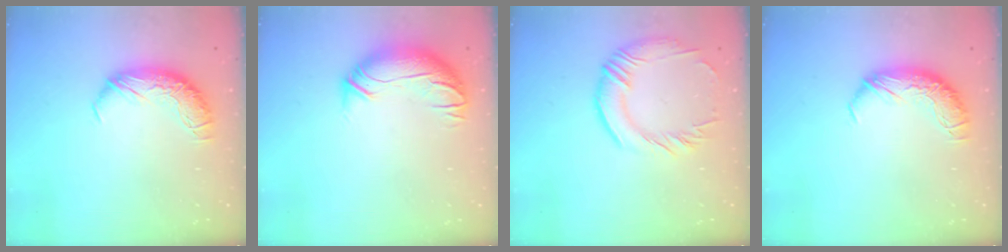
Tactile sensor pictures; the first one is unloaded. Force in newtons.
{"total": 3.1, "press": 1.1, "slide": 2.9}
{"total": 3.5, "press": 3.0, "slide": 1.6}
{"total": 0.0}